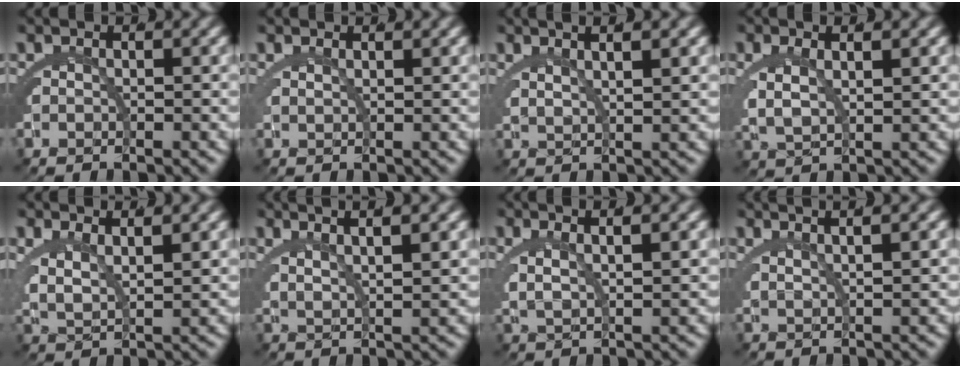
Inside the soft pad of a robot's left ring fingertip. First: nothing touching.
{"total": 1.5, "force": [1.1, -0.8, 0.4], "torque": [-0.003, -0.004, 0.026]}
{"total": 4.7, "force": [3.3, 0.8, 3.3], "torque": [-0.041, 0.013, 0.053]}
{"total": 3.7, "force": [1.1, 1.7, 3.1], "torque": [-0.077, -0.009, 0.031]}
{"total": 3.8, "force": [1.8, 1.7, 2.8], "torque": [-0.066, -0.011, 0.040]}
{"total": 6.0, "force": [4.0, 1.6, 4.2], "torque": [-0.055, 0.017, 0.061]}
{"total": 4.1, "force": [1.9, 1.2, 3.4], "torque": [-0.061, 0.002, 0.037]}
{"total": 5.0, "force": [3.7, 0.6, 3.3], "torque": [-0.035, 0.019, 0.056]}